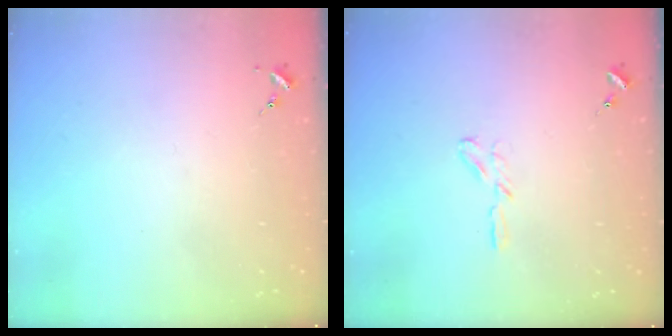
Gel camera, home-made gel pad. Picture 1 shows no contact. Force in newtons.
{"total": 3.7, "press": 3.7, "slide": 0.4}